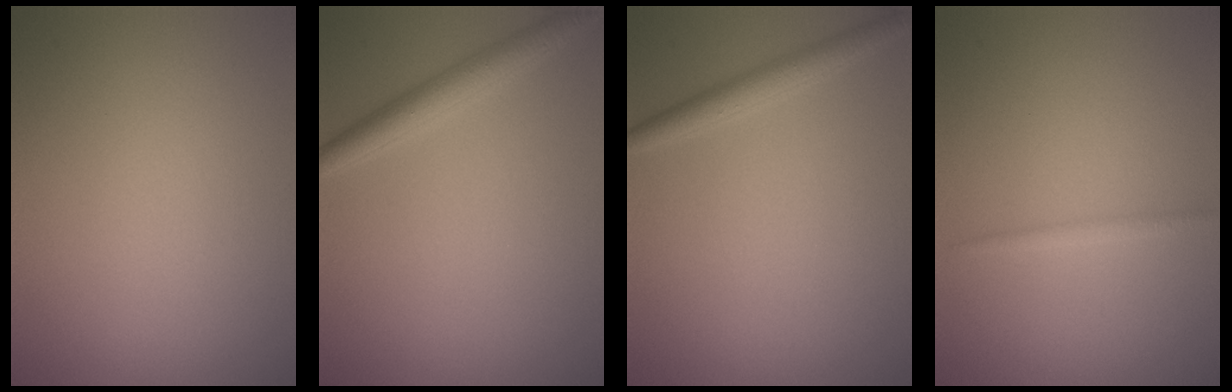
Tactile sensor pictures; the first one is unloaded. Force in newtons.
{"total": 2.6, "press": 2.6, "slide": 0.1}
{"total": 2.0, "press": 2.0, "slide": 0.1}
{"total": 0.8, "press": 0.8, "slide": 0.1}